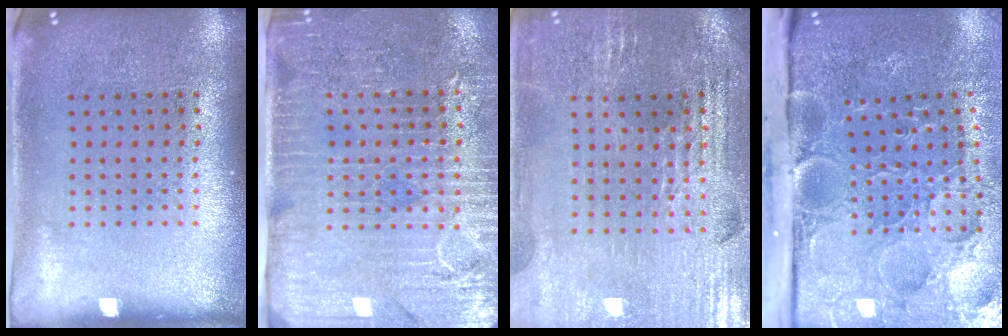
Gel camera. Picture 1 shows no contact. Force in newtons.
{"total": 3.6, "press": 3.3, "slide": 1.4}
{"total": 2.7, "press": 2.7, "slide": 0.5}
{"total": 5.1, "press": 4.1, "slide": 3.1}